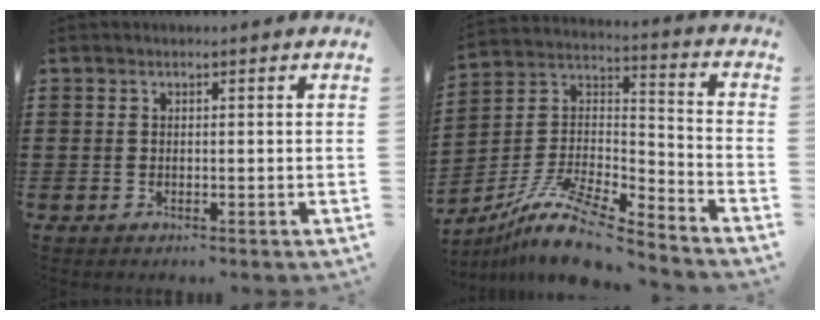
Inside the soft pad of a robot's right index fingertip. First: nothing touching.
{"total": 12.6, "force": [-9.9, 2.6, 7.4], "torque": [-0.152, 0.022, -0.193]}